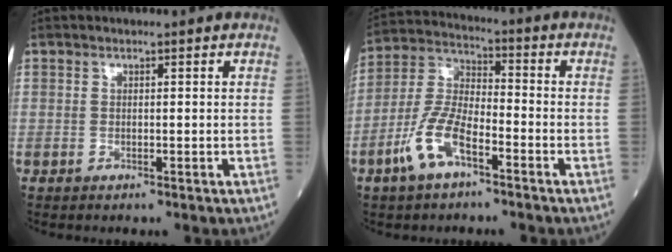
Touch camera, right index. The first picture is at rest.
{"total": 9.8, "force": [-5.0, 3.5, 7.7], "torque": [-0.174, 0.003, -0.102]}